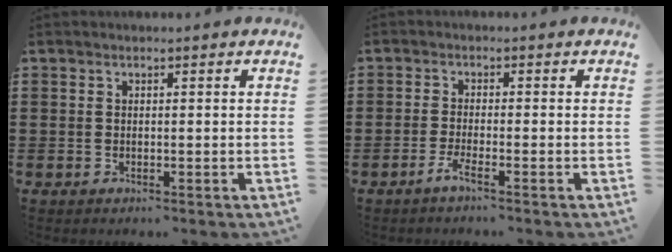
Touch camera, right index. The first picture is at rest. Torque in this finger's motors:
{"motor_torque": [0.35, 0.53, 0.15, 0.06]}